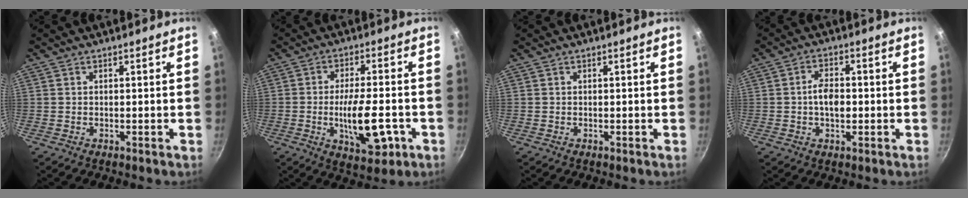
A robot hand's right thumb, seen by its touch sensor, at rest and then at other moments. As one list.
[{"total": 12.3, "force": [-3.6, 4.6, 10.7], "torque": [-0.162, 0.011, -0.050]}, {"total": 0.0}, {"total": 5.3, "force": [-0.5, 3.1, 4.3], "torque": [-0.065, 0.012, -0.012]}]